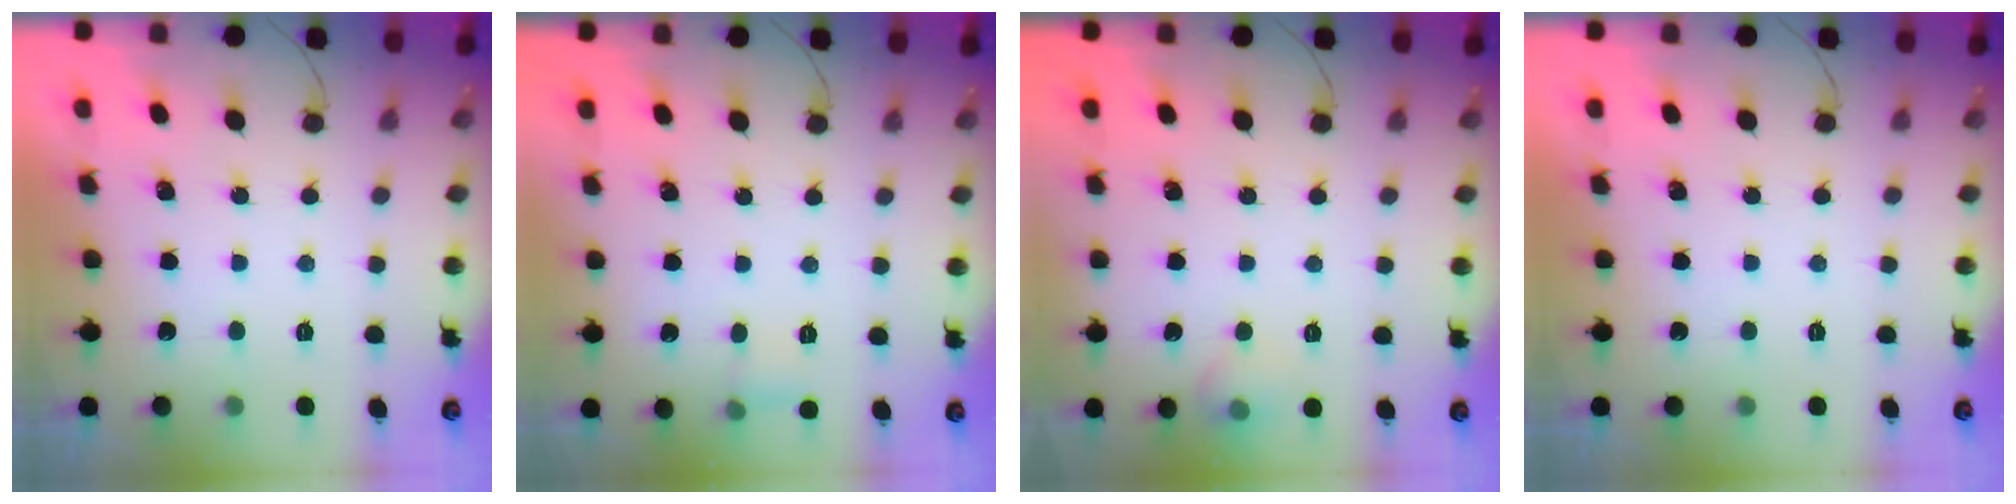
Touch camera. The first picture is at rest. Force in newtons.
{"total": 3.7, "press": 3.5, "slide": 1.1}
{"total": 7.0, "press": 6.8, "slide": 1.9}
{"total": 0.0}